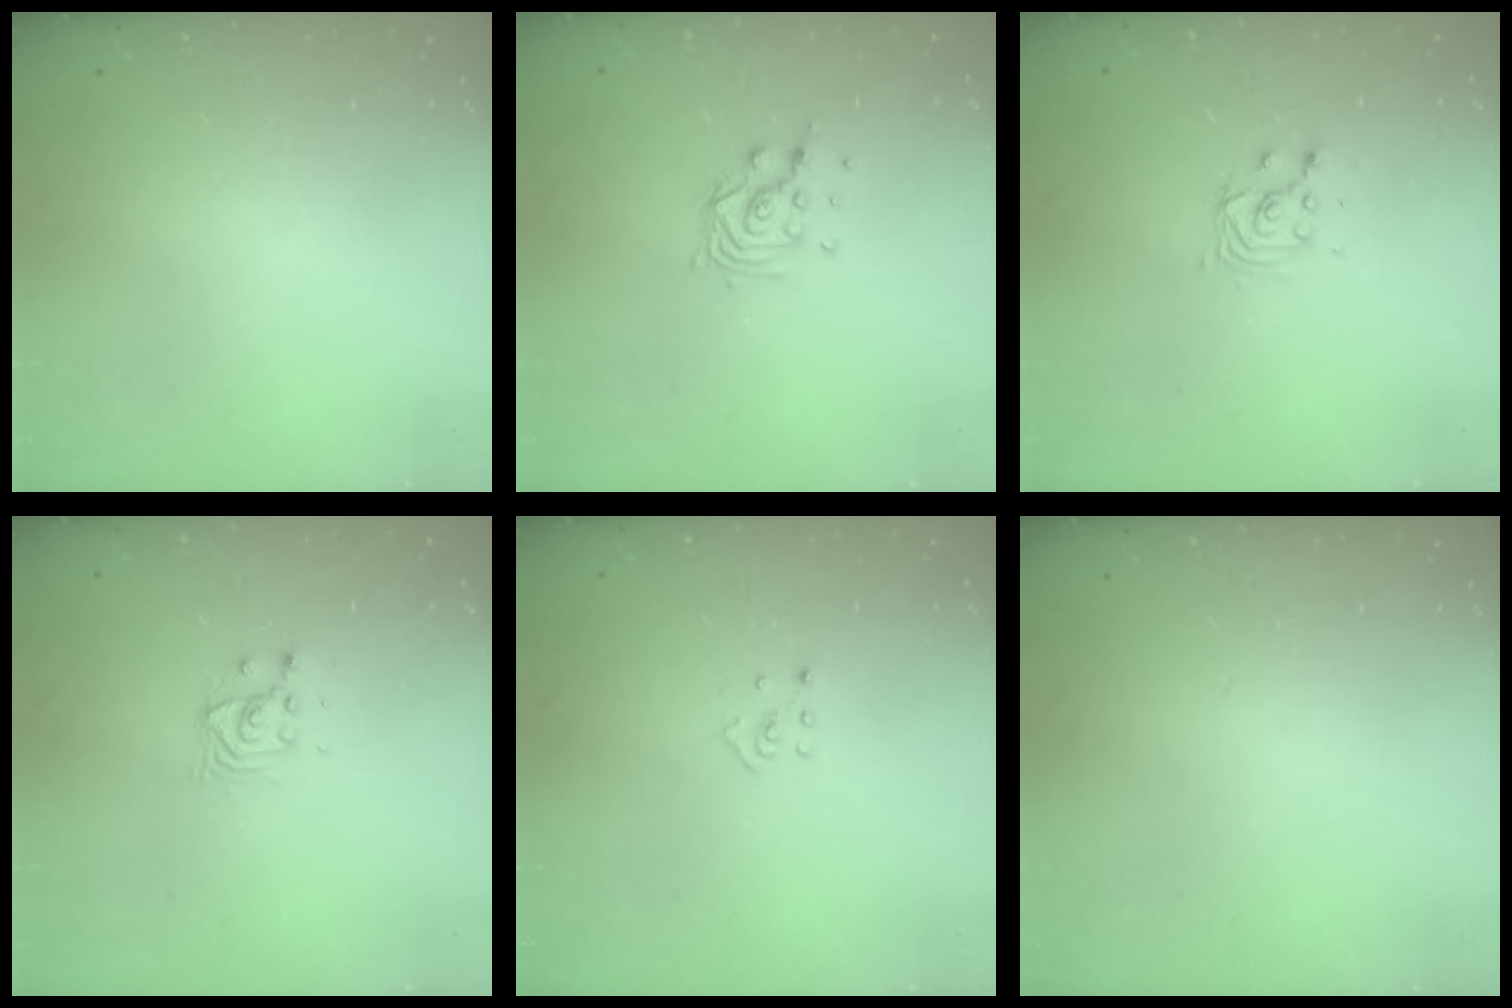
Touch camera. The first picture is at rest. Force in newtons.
{"total": 9.6, "press": 9.6, "slide": 0.5}
{"total": 3.8, "press": 3.8, "slide": 0.2}
{"total": 4.4, "press": 4.4, "slide": 0.3}
{"total": 3.3, "press": 3.2, "slide": 0.7}
{"total": 0.0}